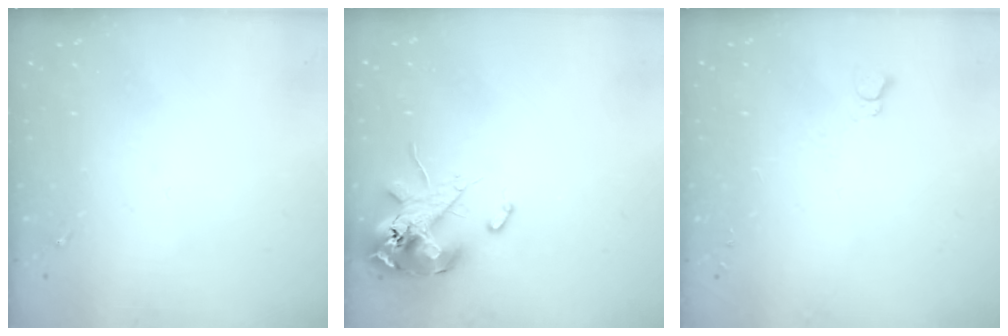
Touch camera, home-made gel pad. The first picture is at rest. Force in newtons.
{"total": 13.1, "press": 12.9, "slide": 2.2}
{"total": 2.8, "press": 2.7, "slide": 0.3}